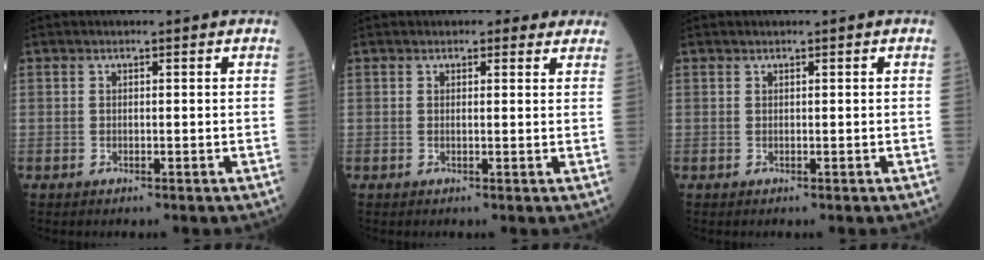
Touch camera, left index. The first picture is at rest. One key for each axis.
{"total": 3.3, "fx": 2.8, "fy": 1.5, "fz": 0.9, "tx": -0.004, "ty": 0.003, "tz": 0.022}
{"total": 0.0}